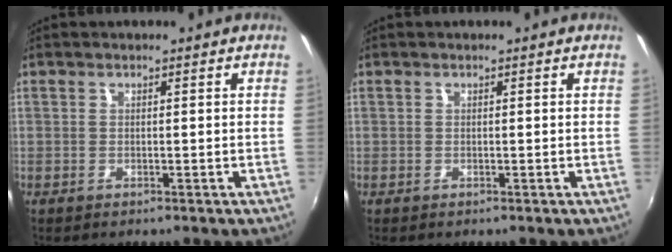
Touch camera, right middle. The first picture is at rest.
{"total": 0.0}